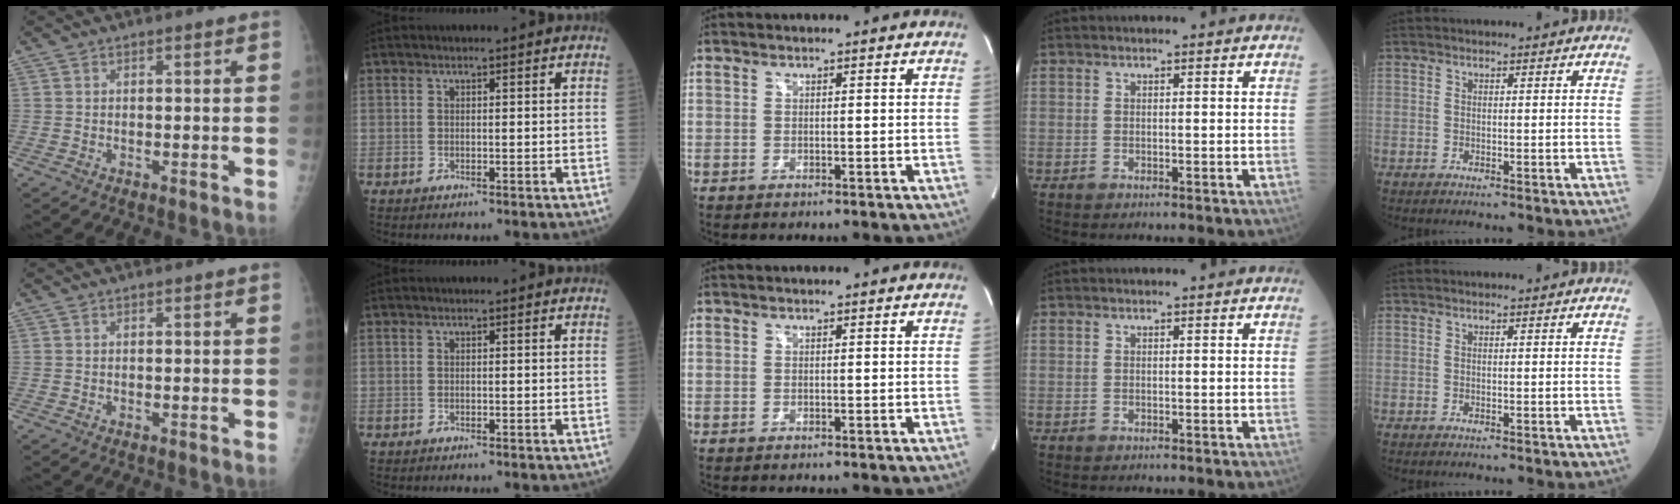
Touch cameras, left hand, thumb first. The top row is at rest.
{}